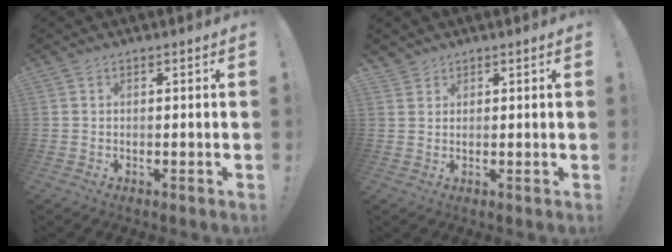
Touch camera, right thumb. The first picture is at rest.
{"total": 2.2, "force": [1.9, 1.1, 0.0], "torque": [0.001, -0.009, 0.036]}